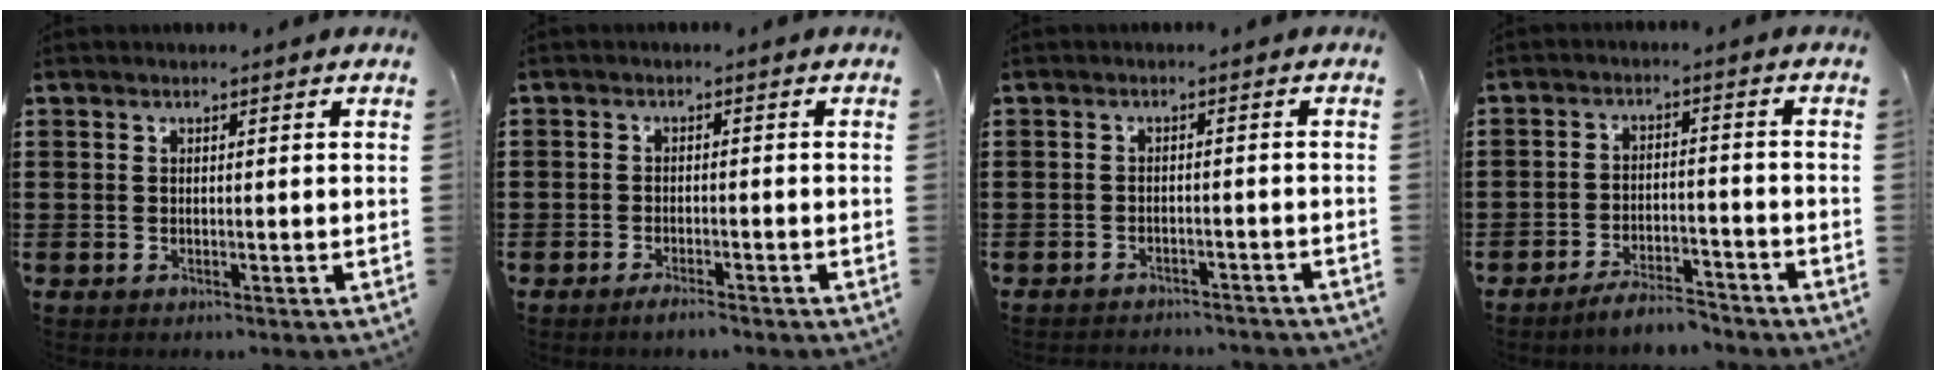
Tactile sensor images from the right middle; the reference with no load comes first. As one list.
[{"total": 1.7, "force": [-1.6, 0.3, 0.4], "torque": [-0.010, 0.001, -0.033]}, {"total": 1.9, "force": [-1.9, 0.0, 0.1], "torque": [-0.007, 0.003, -0.041]}, {"total": 4.7, "force": [-4.6, 0.6, 0.7], "torque": [-0.011, 0.009, -0.093]}]